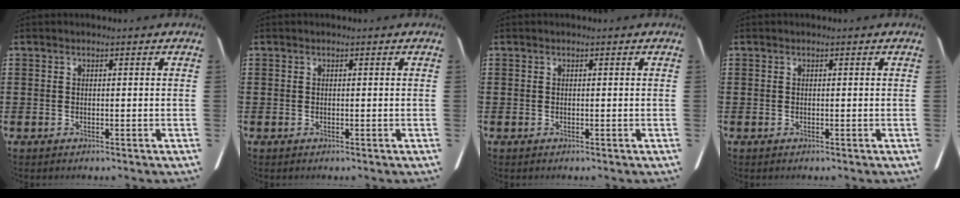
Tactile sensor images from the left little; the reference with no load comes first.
{"total": 0.0}
{"total": 0.0}
{"total": 0.0}